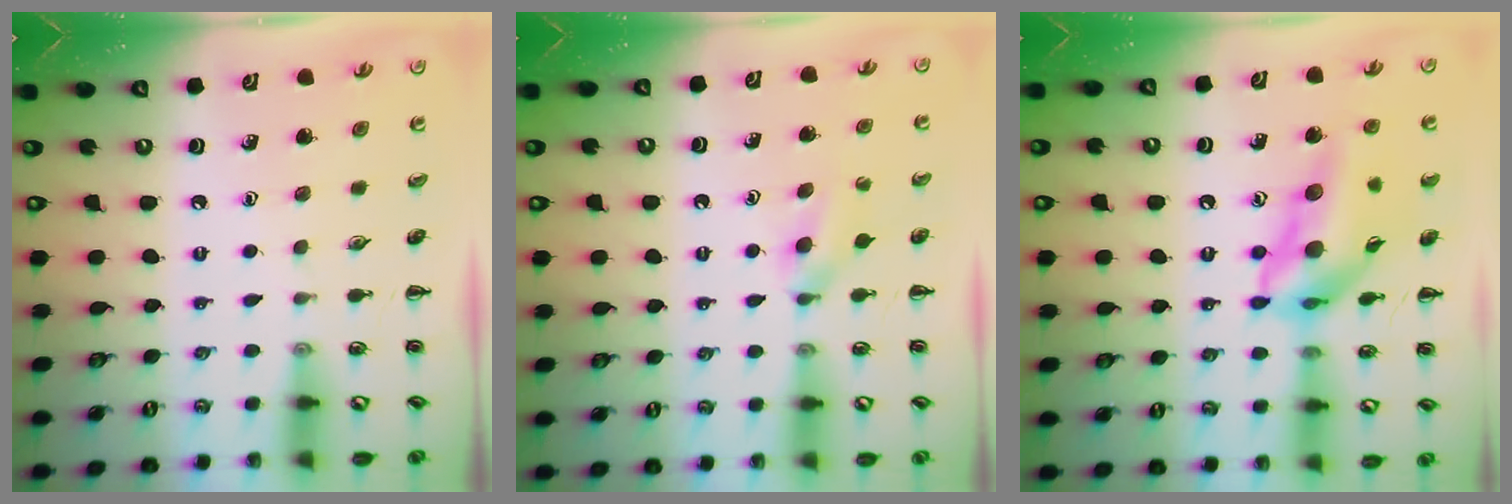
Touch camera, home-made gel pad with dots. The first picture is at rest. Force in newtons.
{"total": 4.9, "press": 4.6, "slide": 1.8}
{"total": 16.7, "press": 16.2, "slide": 4.1}